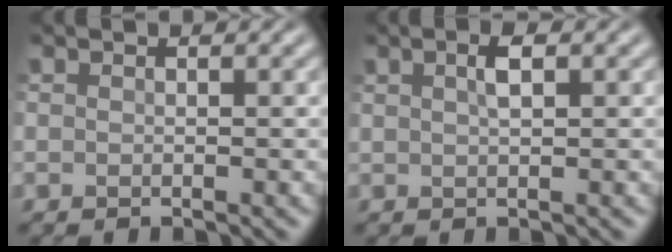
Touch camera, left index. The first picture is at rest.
{"total": 1.8, "force": [0.7, 0.5, 1.5], "torque": [-0.029, 0.005, 0.012]}